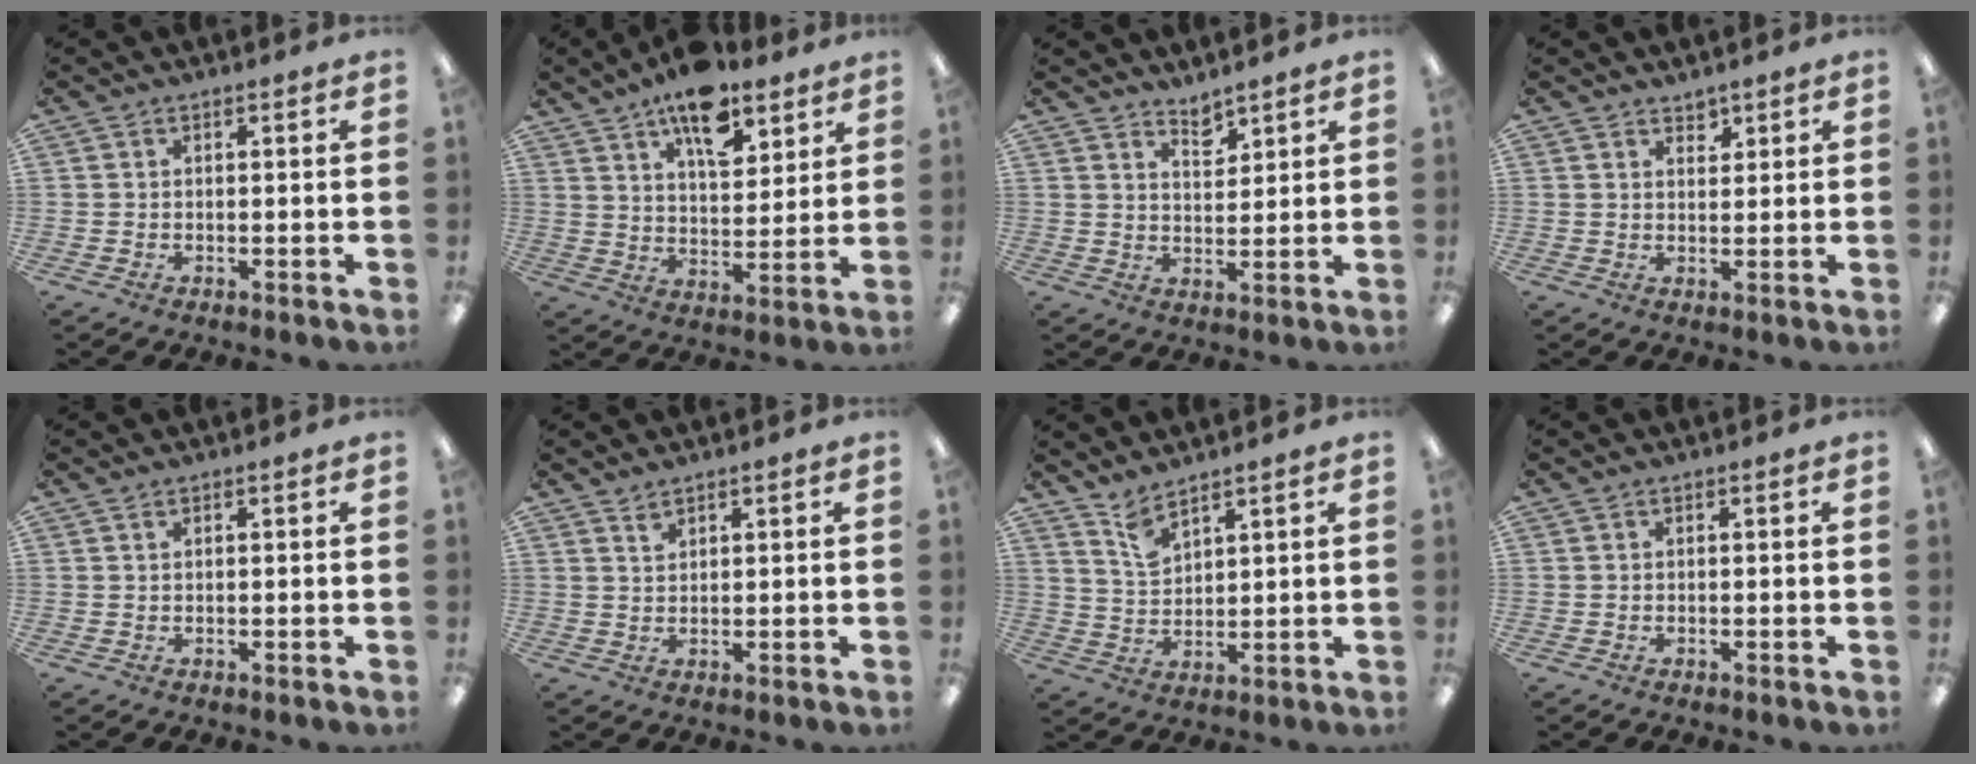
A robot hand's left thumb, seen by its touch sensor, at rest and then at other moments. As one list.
[{"total": 13.8, "force": [9.4, 6.4, 7.8], "torque": [-0.111, -0.047, 0.162]}, {"total": 4.2, "force": [3.9, 1.2, 0.9], "torque": [-0.010, -0.028, 0.070]}, {"total": 2.2, "force": [2.0, 0.9, 0.3], "torque": [0.009, -0.014, 0.035]}, {"total": 0.5, "force": [0.4, 0.2, 0.4], "torque": [-0.007, 0.003, 0.006]}, {"total": 1.9, "force": [1.7, 0.6, 0.5], "torque": [-0.004, -0.006, 0.032]}, {"total": 5.5, "force": [4.6, 1.8, 2.3], "torque": [-0.057, -0.022, 0.087]}, {"total": 0.0}]